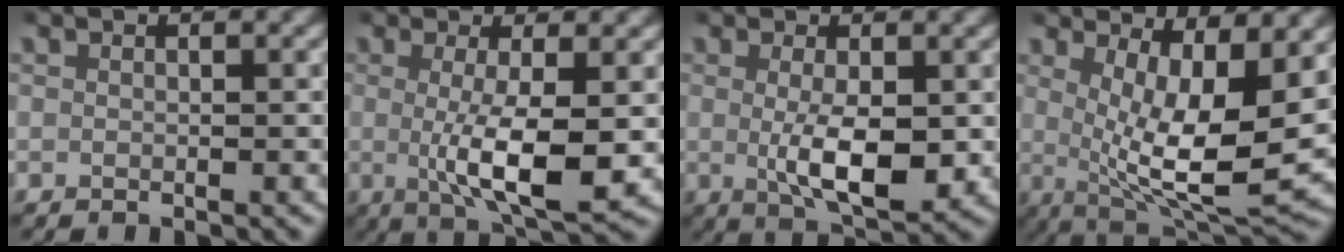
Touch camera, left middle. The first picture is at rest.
{"total": 6.6, "force": [-0.3, 1.7, 6.3], "torque": [-0.110, -0.018, 0.002]}
{"total": 5.4, "force": [-0.4, 2.2, 5.0], "torque": [-0.083, -0.015, -0.002]}
{"total": 10.8, "force": [1.2, 4.5, 9.8], "torque": [-0.153, -0.034, 0.030]}